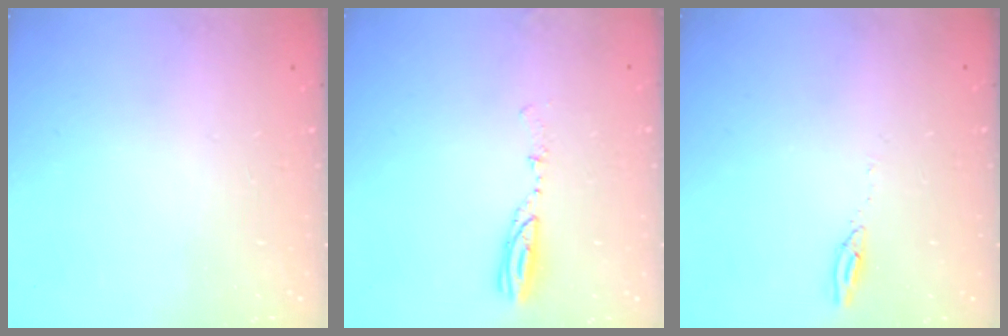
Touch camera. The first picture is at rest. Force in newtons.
{"total": 4.8, "press": 4.7, "slide": 1.0}
{"total": 2.7, "press": 2.7, "slide": 0.2}